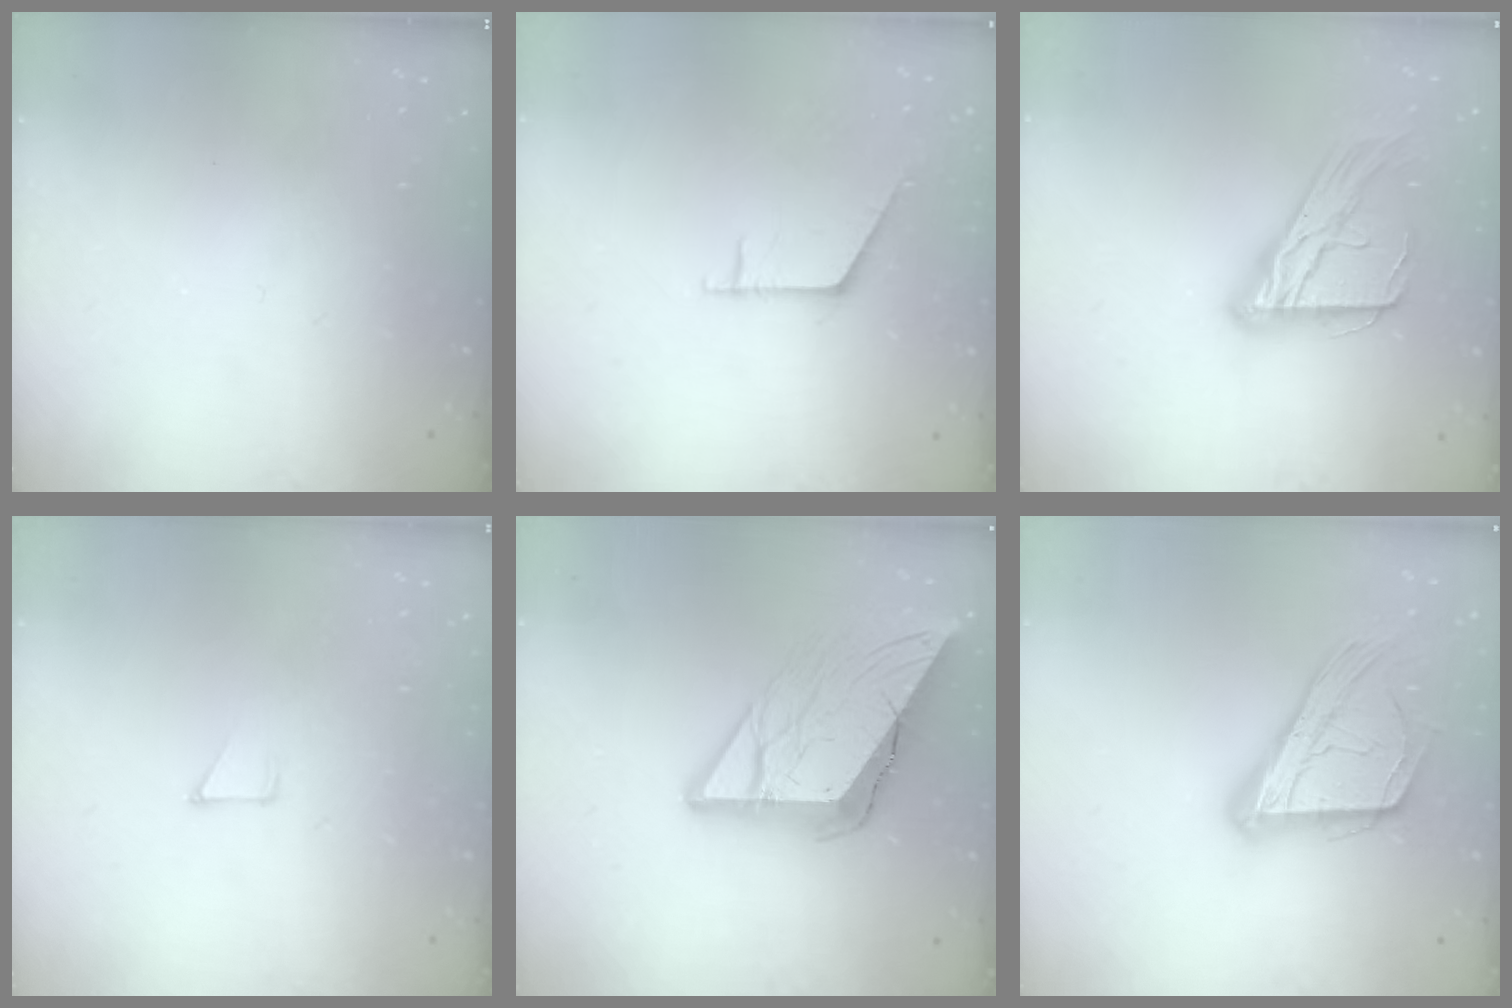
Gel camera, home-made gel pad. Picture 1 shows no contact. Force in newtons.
{"total": 4.4, "press": 4.4, "slide": 0.5}
{"total": 16.5, "press": 16.4, "slide": 1.5}
{"total": 2.8, "press": 2.8, "slide": 0.2}
{"total": 15.9, "press": 15.8, "slide": 1.7}
{"total": 18.8, "press": 18.7, "slide": 2.4}